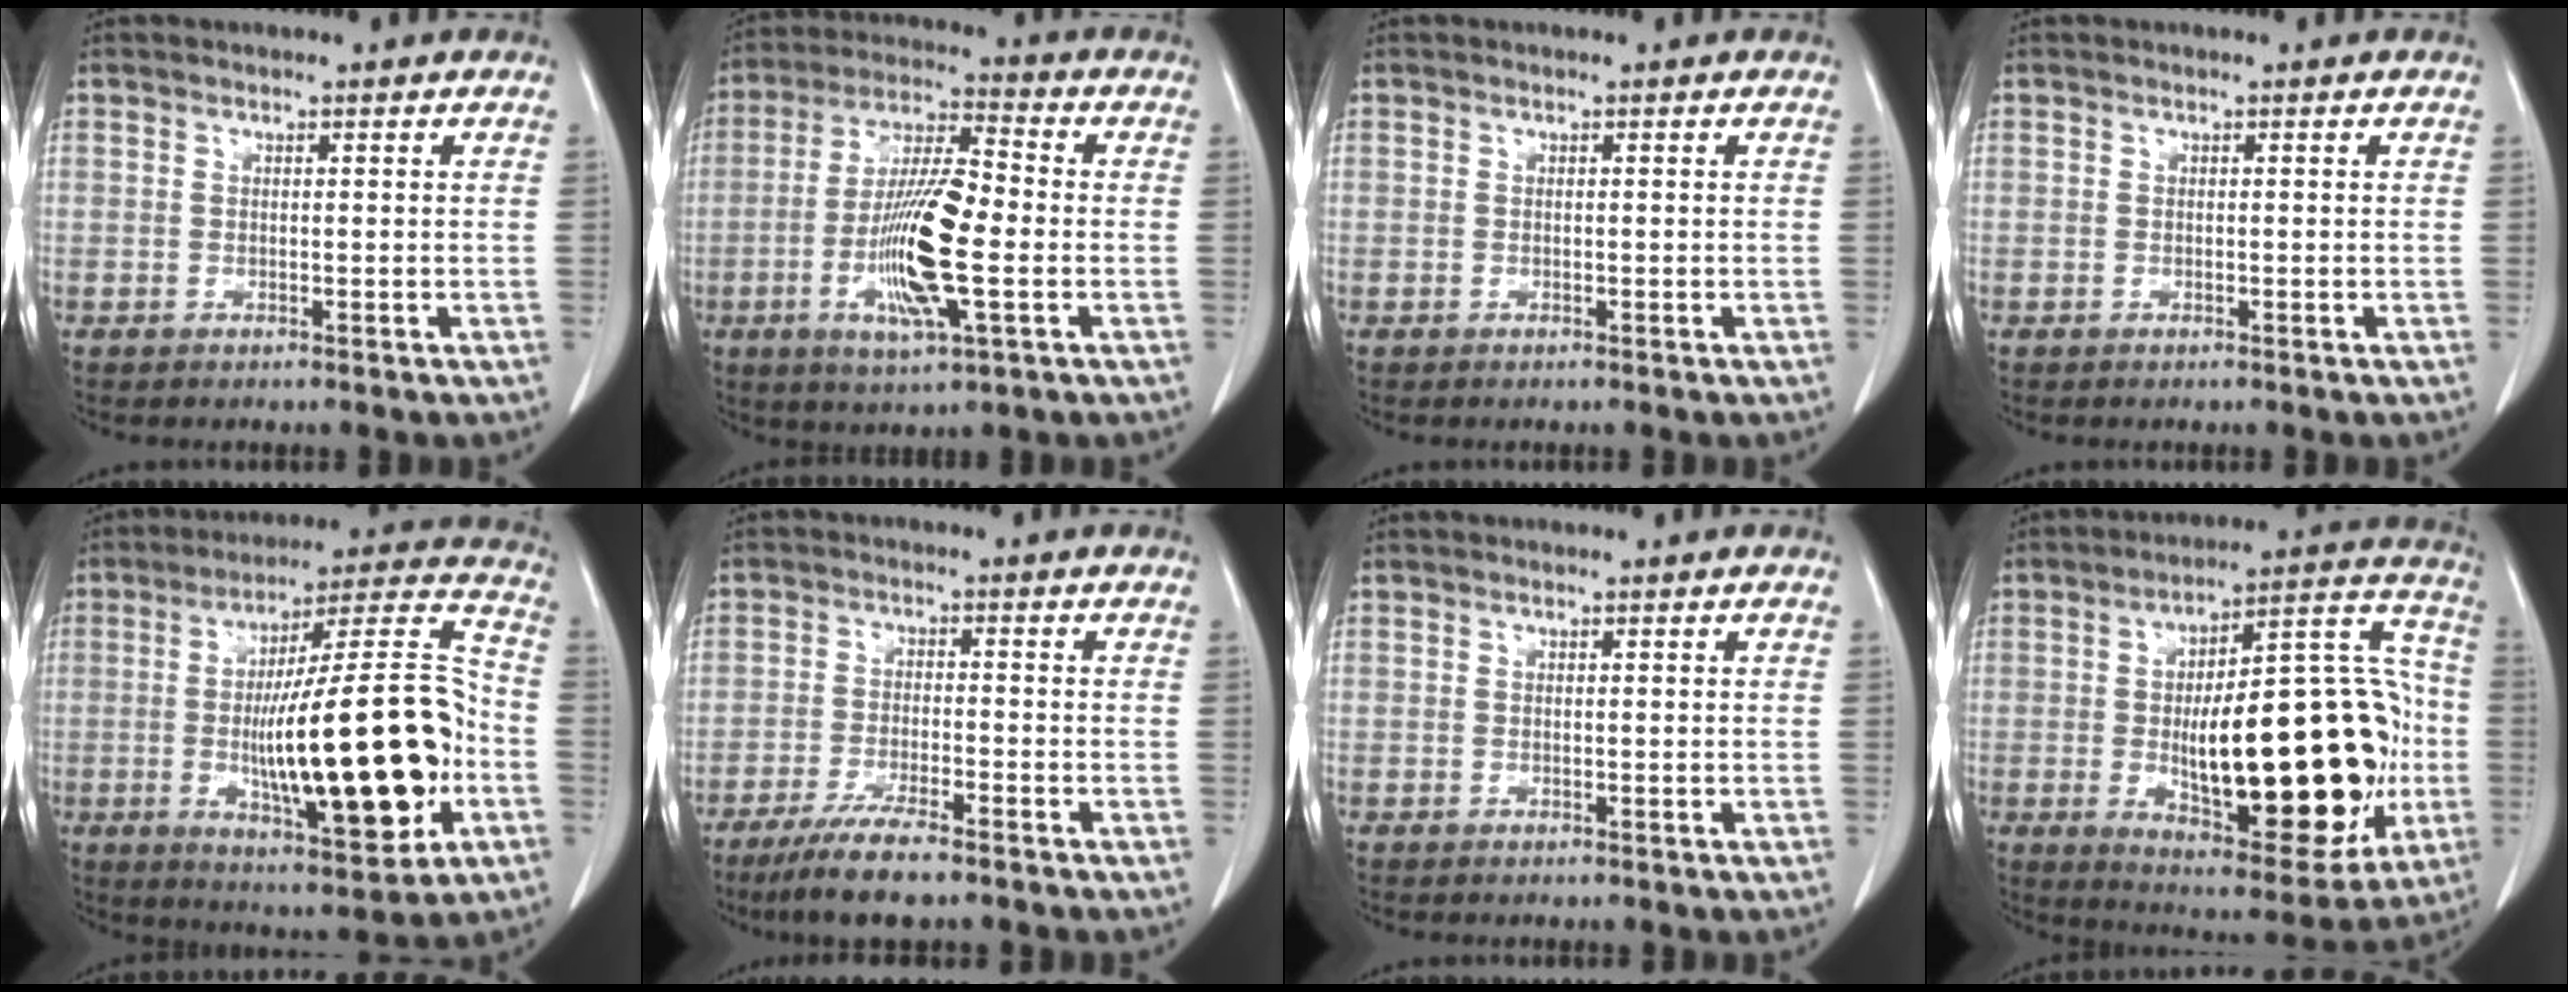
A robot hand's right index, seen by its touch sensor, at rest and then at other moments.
{"total": 14.0, "force": [-3.0, 2.2, 13.5], "torque": [-0.262, -0.006, -0.057]}
{"total": 0.0}
{"total": 0.0}
{"total": 25.2, "force": [-4.6, 4.5, 24.4], "torque": [-0.372, 0.011, -0.061]}
{"total": 7.5, "force": [-5.7, 0.7, 4.9], "torque": [-0.087, -0.019, -0.096]}
{"total": 0.0}
{"total": 29.9, "force": [-4.0, 10.2, 27.8], "torque": [-0.379, 0.022, -0.040]}